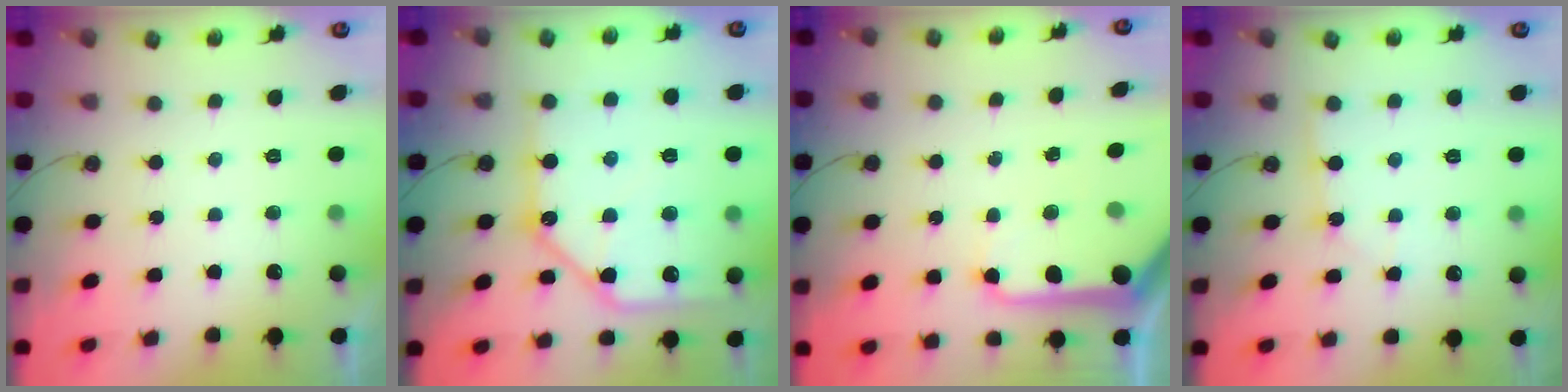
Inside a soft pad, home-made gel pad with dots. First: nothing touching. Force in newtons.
{"total": 16.5, "press": 16.4, "slide": 1.7}
{"total": 13.4, "press": 13.3, "slide": 1.7}
{"total": 2.8, "press": 2.8, "slide": 0.3}